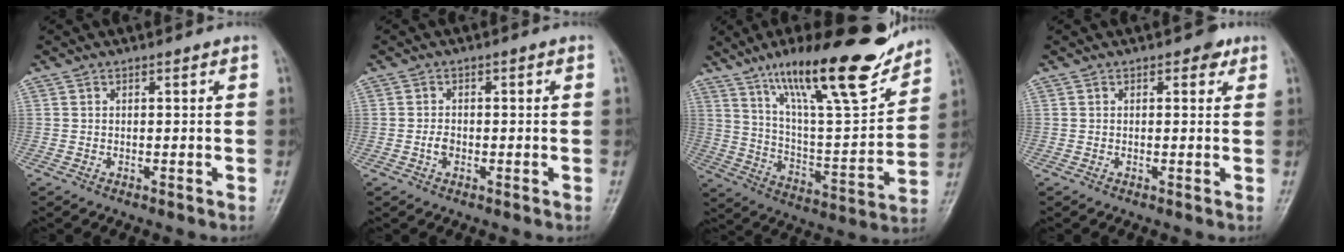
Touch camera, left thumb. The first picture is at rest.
{"total": 1.9, "force": [-0.6, 1.3, 1.2], "torque": [-0.020, 0.009, -0.013]}
{"total": 23.7, "force": [16.2, 5.4, 16.4], "torque": [-0.233, -0.071, 0.270]}
{"total": 2.0, "force": [1.0, 1.3, 1.1], "torque": [0.000, -0.001, 0.008]}